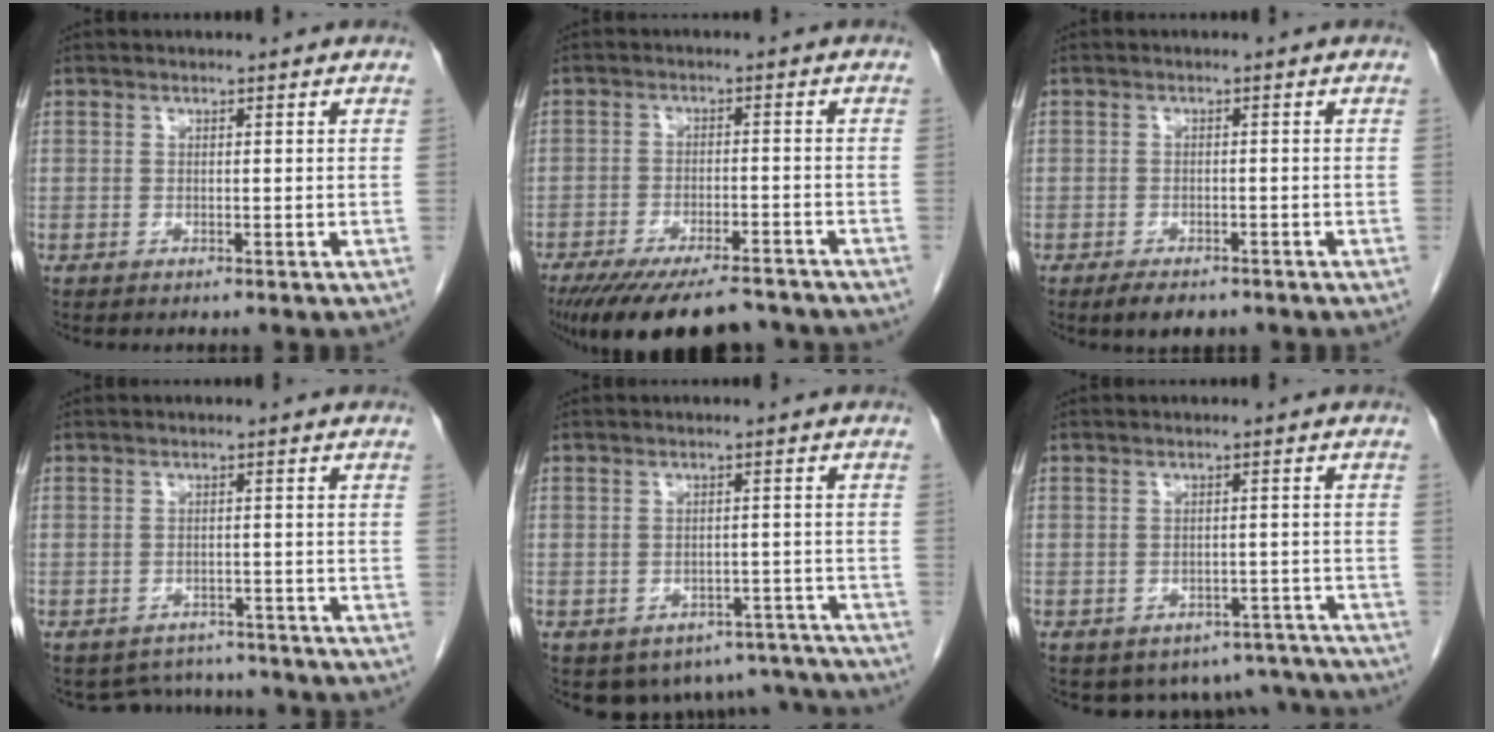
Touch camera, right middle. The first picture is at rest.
{"total": 15.9, "force": [-13.4, 3.8, 7.8], "torque": [-0.136, -0.021, -0.192]}
{"total": 3.5, "force": [-2.6, 1.5, 1.8], "torque": [-0.030, -0.005, -0.035]}
{"total": 5.3, "force": [-4.9, 1.9, -0.4], "torque": [0.007, 0.014, -0.064]}
{"total": 11.0, "force": [-9.2, 5.8, 1.9], "torque": [-0.013, 0.020, -0.098]}
{"total": 10.4, "force": [-8.9, 5.2, 1.4], "torque": [-0.005, 0.021, -0.094]}